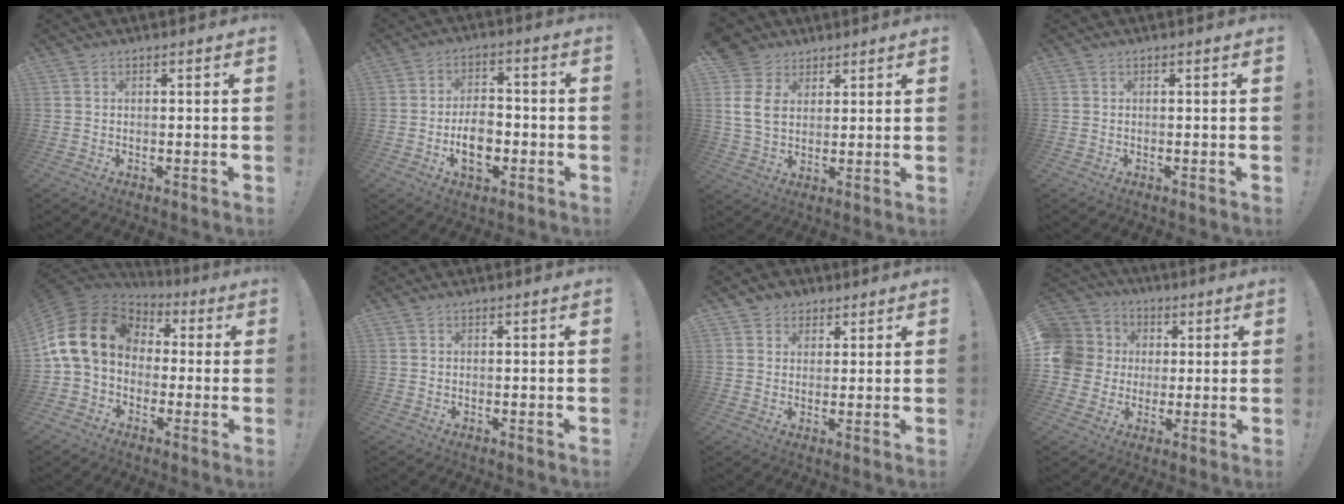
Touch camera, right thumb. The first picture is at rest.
{"total": 9.5, "force": [-2.8, 6.2, 6.7], "torque": [-0.113, 0.008, -0.049]}
{"total": 11.0, "force": [4.0, 8.6, 5.4], "torque": [-0.111, -0.014, 0.083]}
{"total": 0.0}
{"total": 16.6, "force": [2.4, 12.3, 10.9], "torque": [-0.195, 0.008, 0.047]}
{"total": 0.0}
{"total": 4.2, "force": [1.9, 3.7, 0.4], "torque": [-0.003, -0.009, 0.035]}
{"total": 11.0, "force": [0.9, 10.4, 3.7], "torque": [-0.080, 0.005, 0.021]}